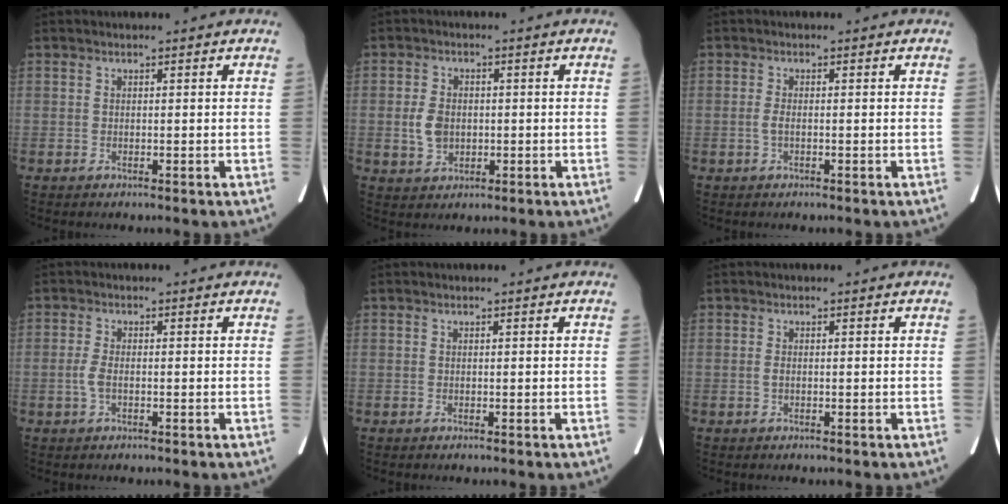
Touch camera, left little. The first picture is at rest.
{"total": 4.2, "force": [-0.4, 3.3, 2.6], "torque": [-0.062, 0.004, -0.001]}
{"total": 1.2, "force": [-0.3, 0.4, 1.1], "torque": [-0.027, 0.000, -0.008]}
{"total": 2.1, "force": [-0.6, 0.8, 1.8], "torque": [-0.049, -0.001, -0.013]}
{"total": 0.0}
{"total": 0.7, "force": [-0.1, 0.3, 0.6], "torque": [-0.016, 0.000, -0.003]}